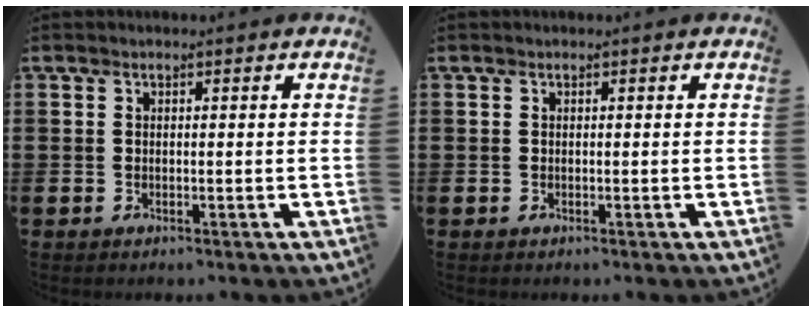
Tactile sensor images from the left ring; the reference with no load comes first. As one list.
[{"total": 0.0}]